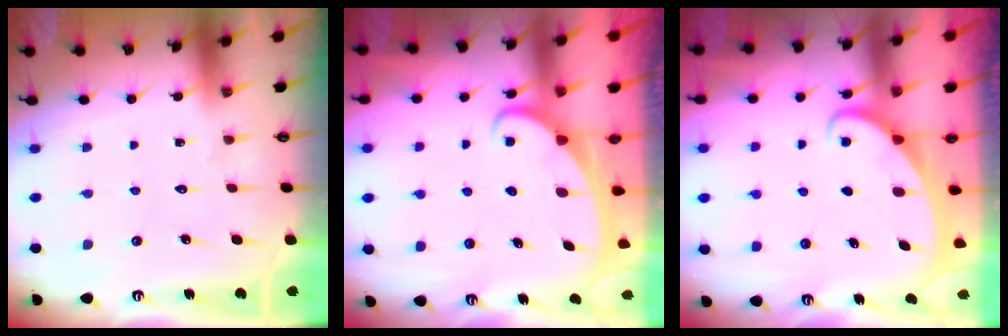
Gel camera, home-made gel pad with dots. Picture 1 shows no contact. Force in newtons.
{"total": 2.6, "press": 2.6, "slide": 0.3}
{"total": 2.2, "press": 2.2, "slide": 0.2}